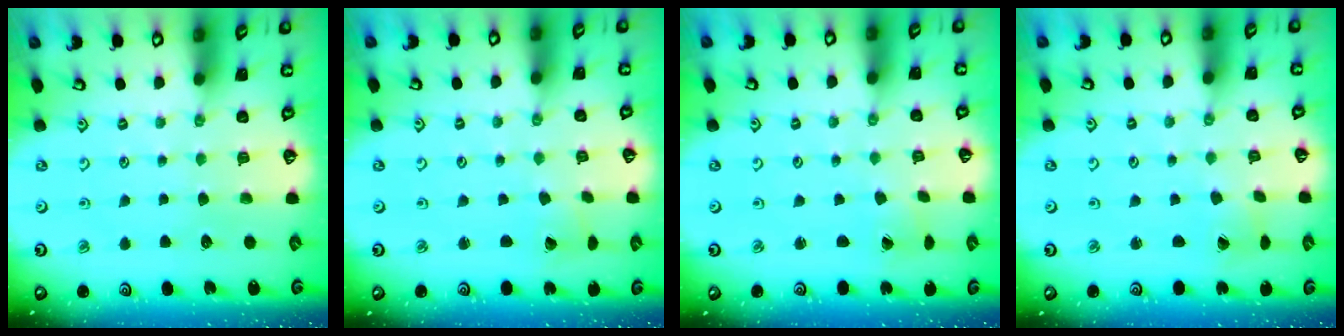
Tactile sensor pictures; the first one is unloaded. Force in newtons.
{"total": 2.0, "press": 2.0, "slide": 0.3}
{"total": 1.4, "press": 1.4, "slide": 0.1}
{"total": 1.6, "press": 1.6, "slide": 0.2}